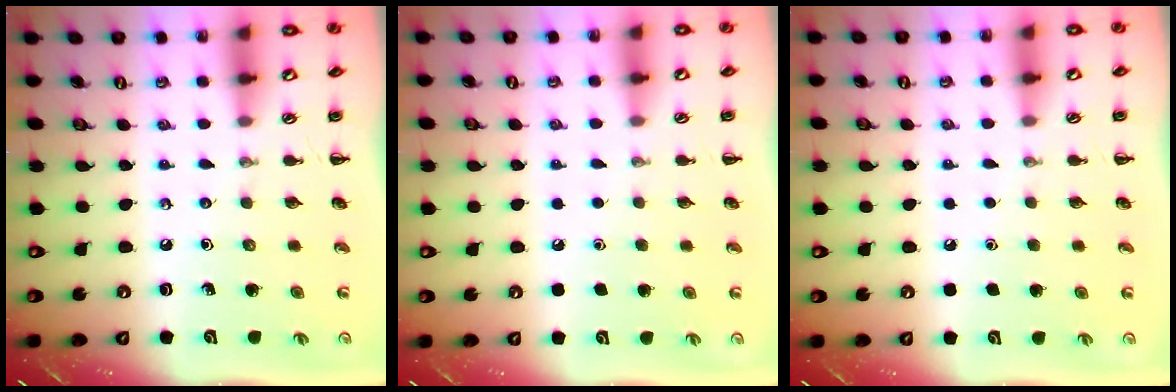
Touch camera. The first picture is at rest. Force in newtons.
{"total": 1.6, "press": 1.6, "slide": 0.1}
{"total": 1.6, "press": 1.6, "slide": 0.1}